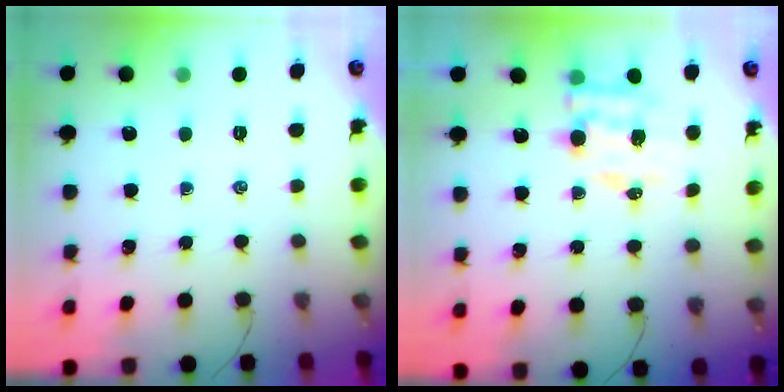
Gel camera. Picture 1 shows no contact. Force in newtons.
{"total": 7.8, "press": 7.8, "slide": 0.8}